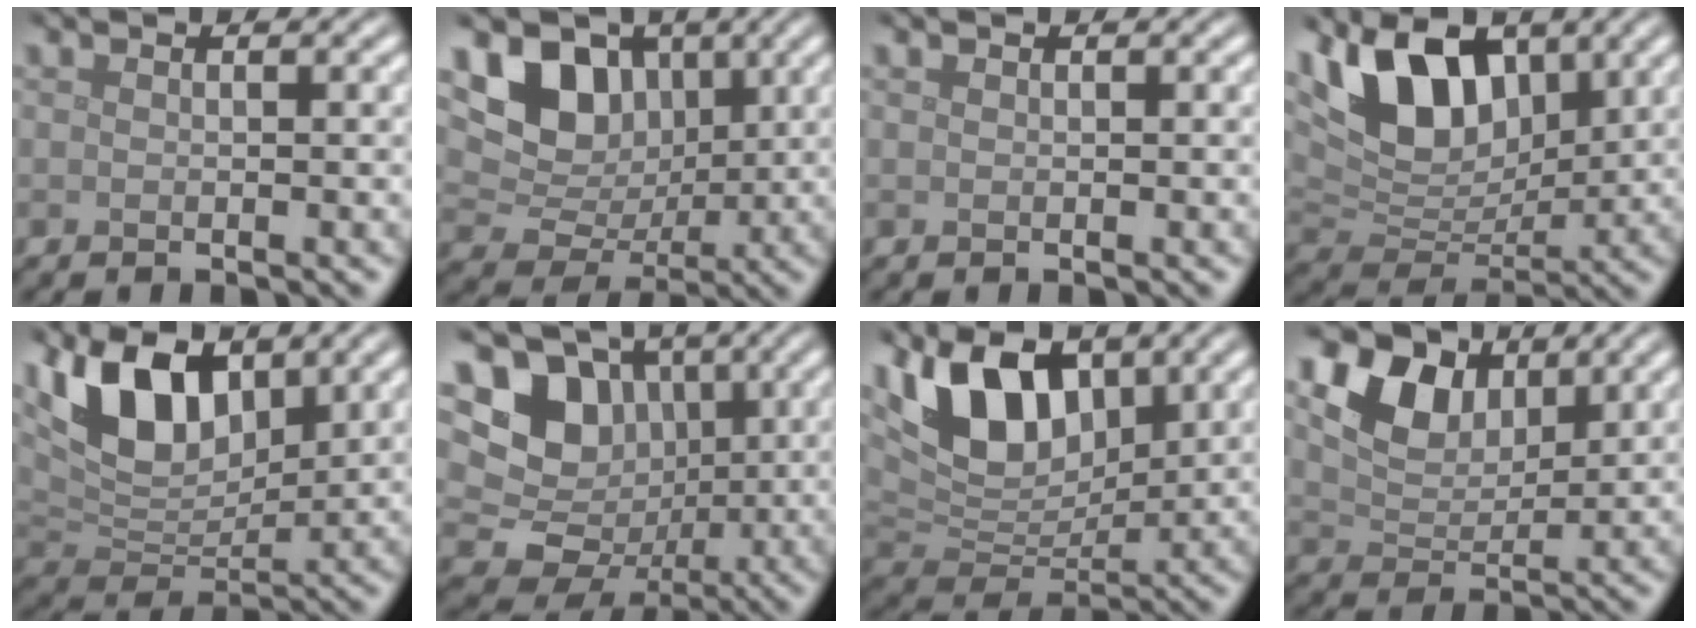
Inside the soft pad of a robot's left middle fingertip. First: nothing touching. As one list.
[{"total": 7.7, "force": [2.6, 6.0, 4.0], "torque": [-0.066, 0.006, 0.028]}, {"total": 0.0}, {"total": 9.1, "force": [4.0, 5.4, 6.0], "torque": [-0.114, -0.002, 0.062]}, {"total": 8.1, "force": [4.0, 4.4, 5.5], "torque": [-0.115, -0.002, 0.074]}, {"total": 14.5, "force": [2.6, 13.0, 5.7], "torque": [-0.139, 0.034, 0.034]}, {"total": 8.7, "force": [4.0, 5.0, 5.9], "torque": [-0.121, -0.002, 0.067]}, {"total": 6.7, "force": [3.7, 4.1, 3.7], "torque": [-0.079, 0.002, 0.059]}]